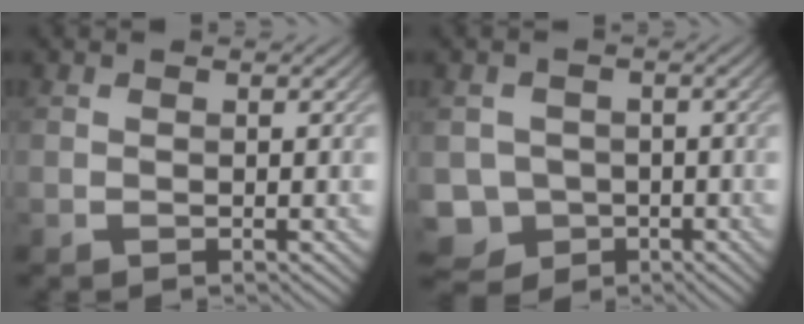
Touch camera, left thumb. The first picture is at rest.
{"total": 5.7, "force": [-2.4, 4.9, 1.5], "torque": [-0.039, -0.013, -0.053]}